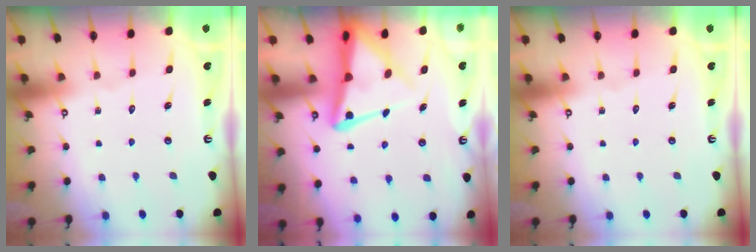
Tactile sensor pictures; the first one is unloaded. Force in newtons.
{"total": 9.6, "press": 9.5, "slide": 1.1}
{"total": 0.0}